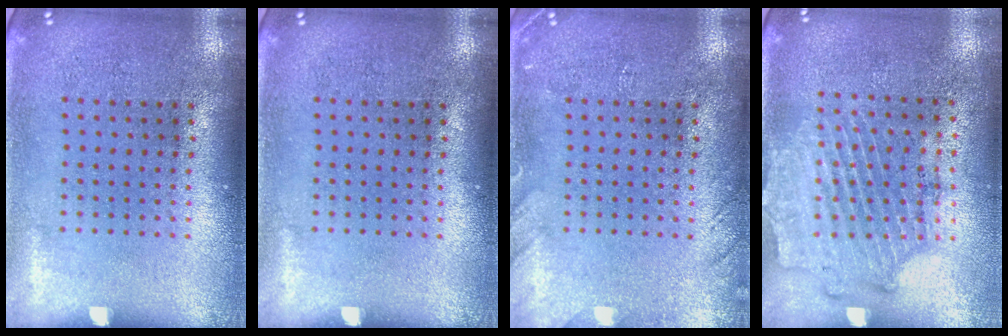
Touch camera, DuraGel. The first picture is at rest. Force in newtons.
{"total": 0.0}
{"total": 1.5, "press": 1.5, "slide": 0.2}
{"total": 1.7, "press": 1.5, "slide": 0.8}